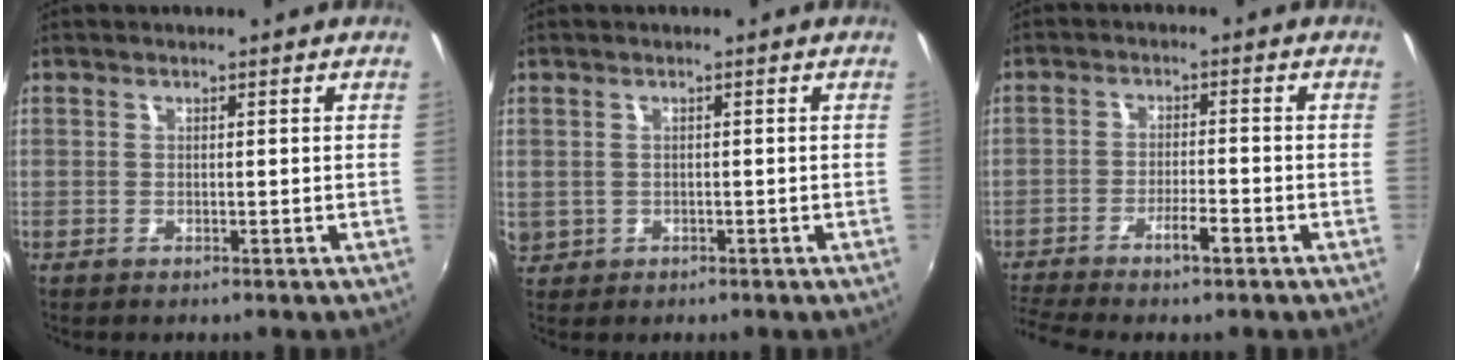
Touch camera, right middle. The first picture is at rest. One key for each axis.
{"total": 2.8, "fx": -0.2, "fy": 2.6, "fz": 1.0, "tx": -0.023, "ty": -0.002, "tz": 0.004}
{"total": 6.5, "fx": -4.9, "fy": 0.0, "fz": 4.3, "tx": -0.097, "ty": -0.007, "tz": -0.091}